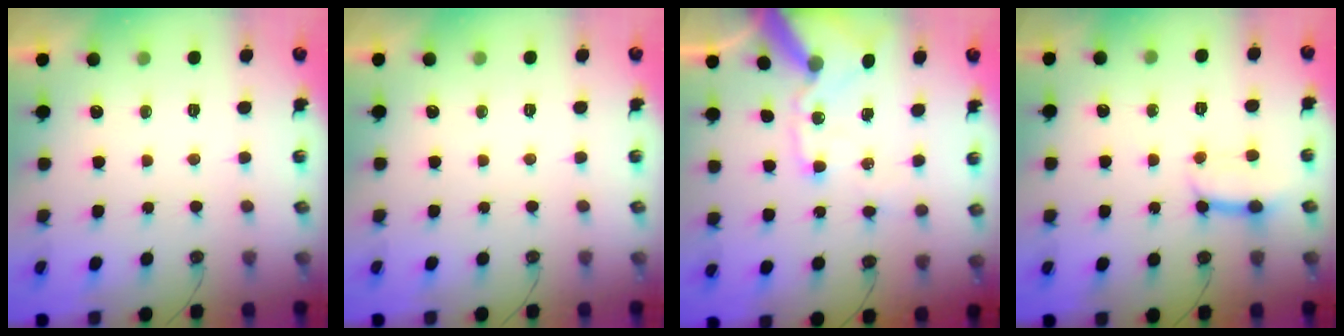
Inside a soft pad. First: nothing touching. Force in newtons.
{"total": 0.0}
{"total": 15.2, "press": 15.0, "slide": 2.4}
{"total": 8.0, "press": 7.9, "slide": 1.0}